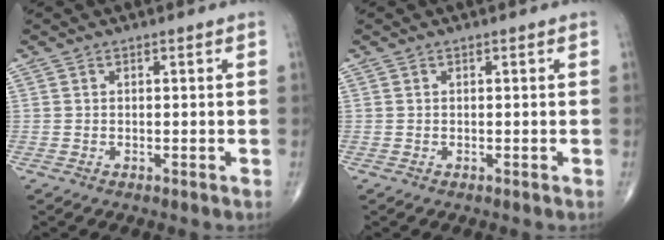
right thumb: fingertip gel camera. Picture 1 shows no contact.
{"total": 0.0}